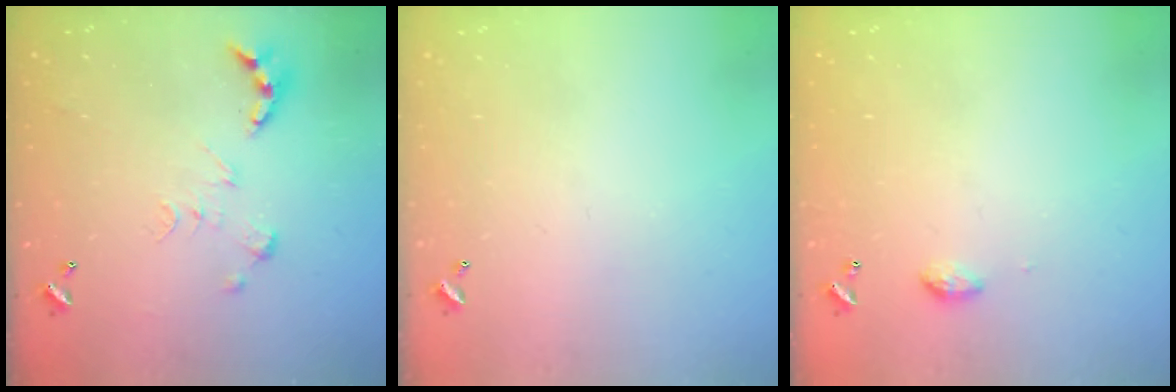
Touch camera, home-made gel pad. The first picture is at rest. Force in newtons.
{"total": 0.0}
{"total": 4.7, "press": 4.7, "slide": 0.6}